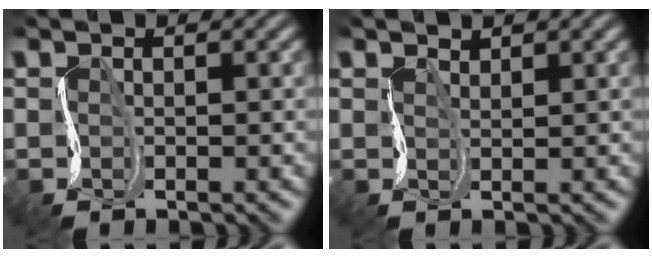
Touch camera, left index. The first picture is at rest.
{"total": 1.5, "force": [1.2, 0.6, 0.7], "torque": [-0.021, -0.004, 0.020]}